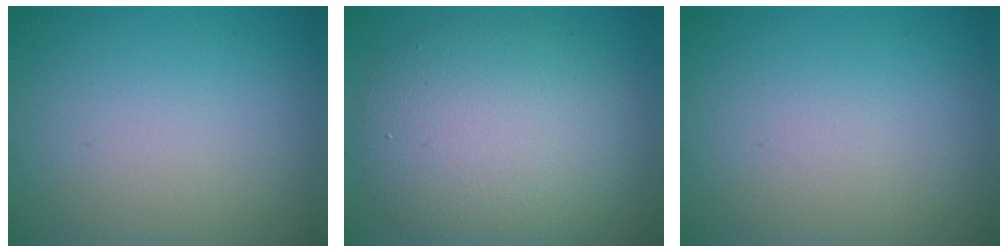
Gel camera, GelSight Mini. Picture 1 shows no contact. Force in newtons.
{"total": 8.4, "press": 8.4, "slide": 0.5}
{"total": 0.0}